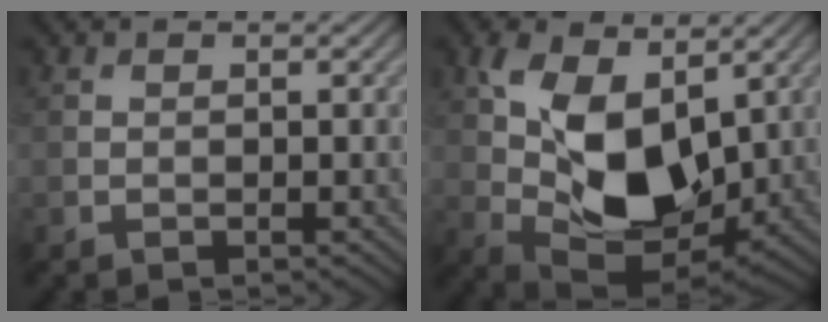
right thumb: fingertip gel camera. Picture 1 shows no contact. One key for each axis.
{"total": 12.4, "fx": 2.8, "fy": 7.2, "fz": 9.7, "tx": -0.190, "ty": -0.005, "tz": 0.056}